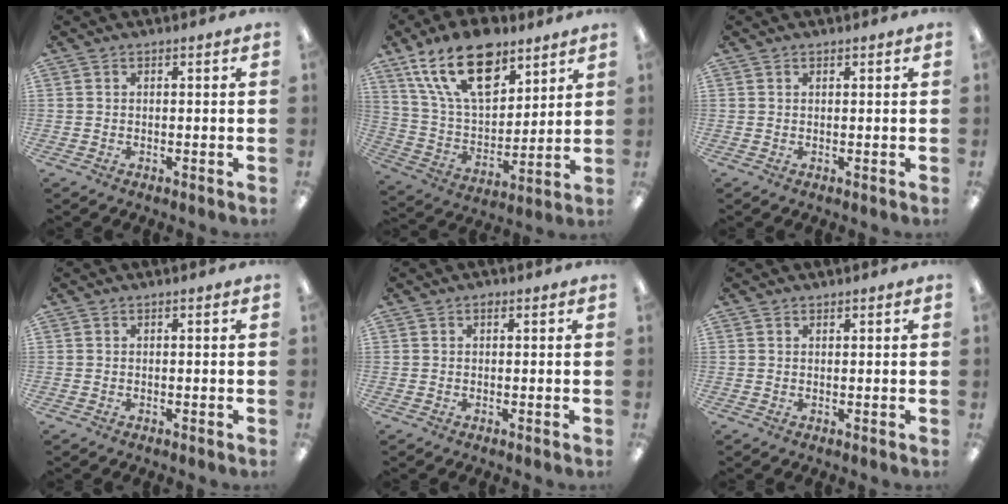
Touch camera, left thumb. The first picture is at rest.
{"total": 20.6, "force": [12.2, 10.8, 12.7], "torque": [-0.236, -0.047, 0.217]}
{"total": 0.6, "force": [0.5, 0.2, 0.2], "torque": [-0.003, 0.001, 0.009]}
{"total": 0.0}
{"total": 0.8, "force": [0.4, 0.5, 0.4], "torque": [-0.010, 0.003, 0.007]}
{"total": 0.6, "force": [0.6, 0.3, 0.1], "torque": [-0.001, 0.000, 0.010]}